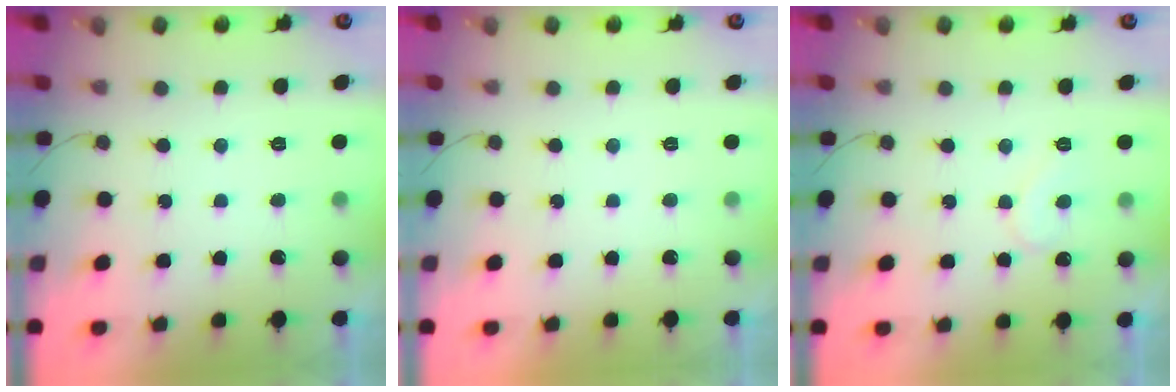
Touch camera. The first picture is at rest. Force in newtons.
{"total": 1.7, "press": 1.7, "slide": 0.1}
{"total": 7.2, "press": 7.2, "slide": 0.6}